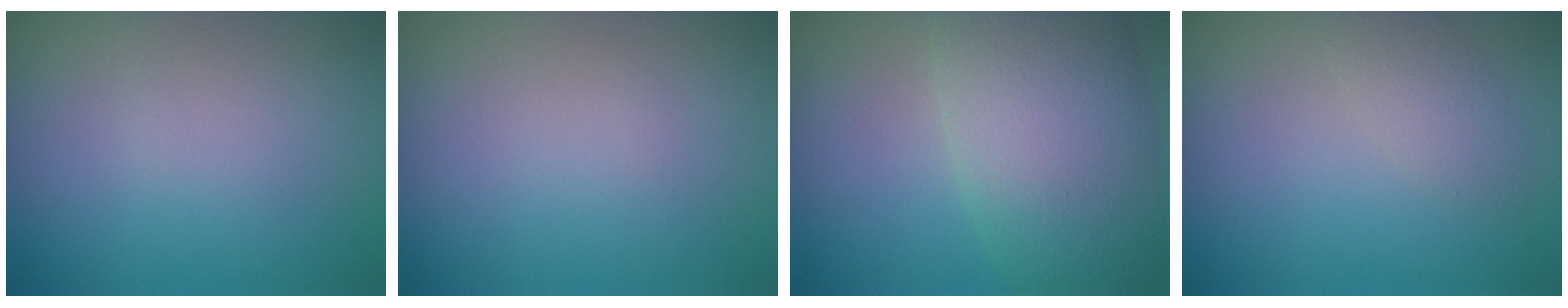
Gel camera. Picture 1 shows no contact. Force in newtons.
{"total": 0.0}
{"total": 10.7, "press": 10.7, "slide": 0.6}
{"total": 2.0, "press": 2.0, "slide": 0.2}